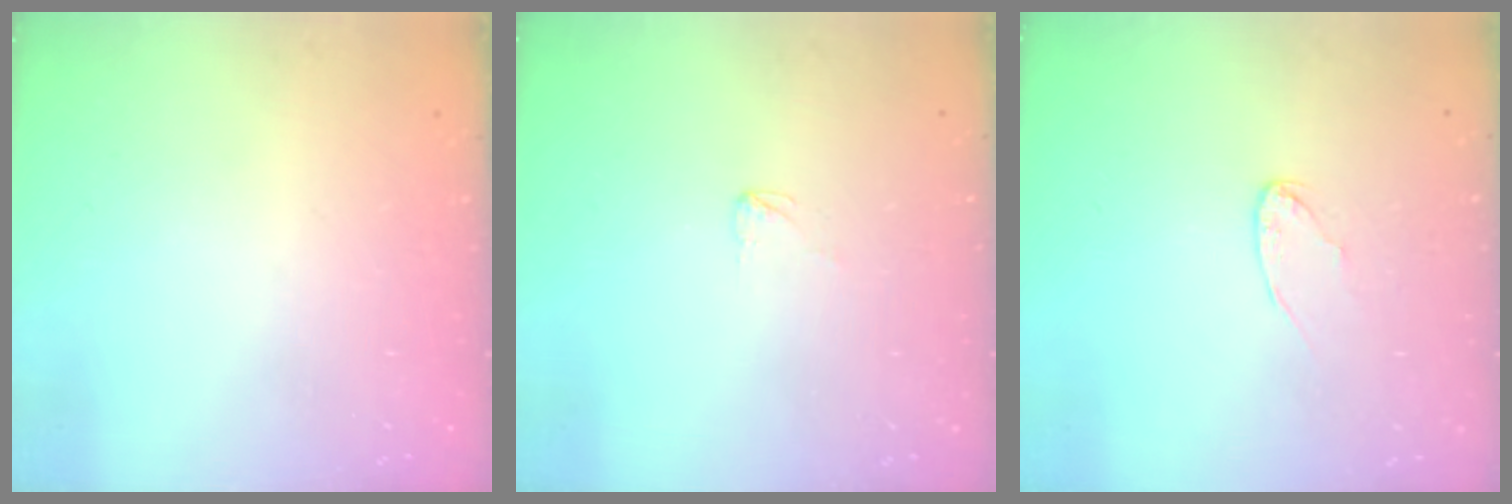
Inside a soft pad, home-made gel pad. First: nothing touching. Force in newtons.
{"total": 2.3, "press": 2.3, "slide": 0.2}
{"total": 3.9, "press": 3.9, "slide": 0.3}